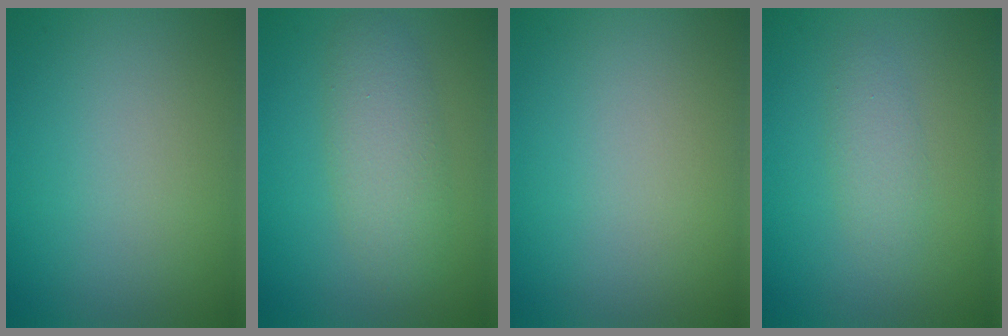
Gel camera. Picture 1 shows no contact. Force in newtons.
{"total": 4.0, "press": 4.0, "slide": 0.0}
{"total": 0.0}
{"total": 1.8, "press": 1.8, "slide": 0.1}